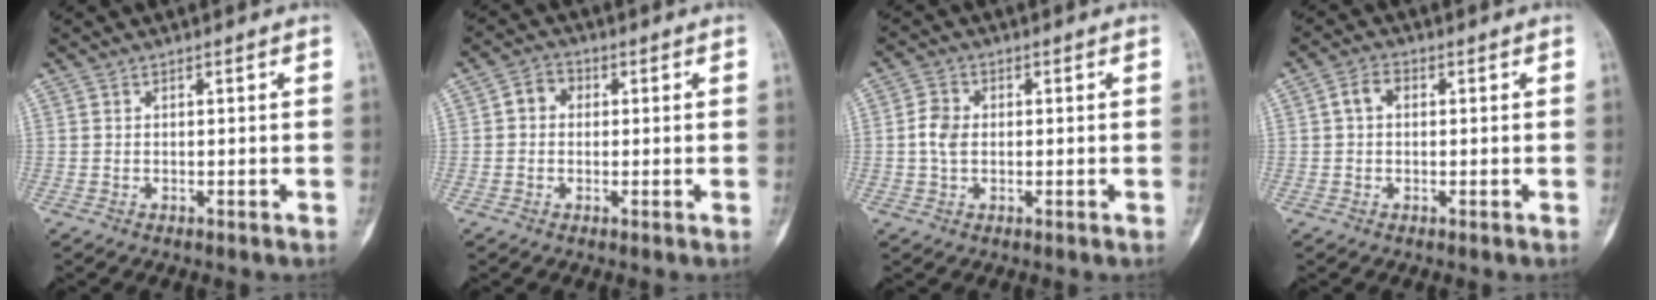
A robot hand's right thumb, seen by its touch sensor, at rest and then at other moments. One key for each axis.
{"total": 3.7, "fx": 0.3, "fy": 3.1, "fz": 1.9, "tx": -0.015, "ty": 0.011, "tz": -0.003}
{"total": 3.9, "fx": -0.1, "fy": 2.8, "fz": 2.7, "tx": -0.054, "ty": 0.007, "tz": -0.007}
{"total": 3.1, "fx": 0.4, "fy": 2.2, "fz": 2.2, "tx": -0.037, "ty": 0.013, "tz": 0.003}